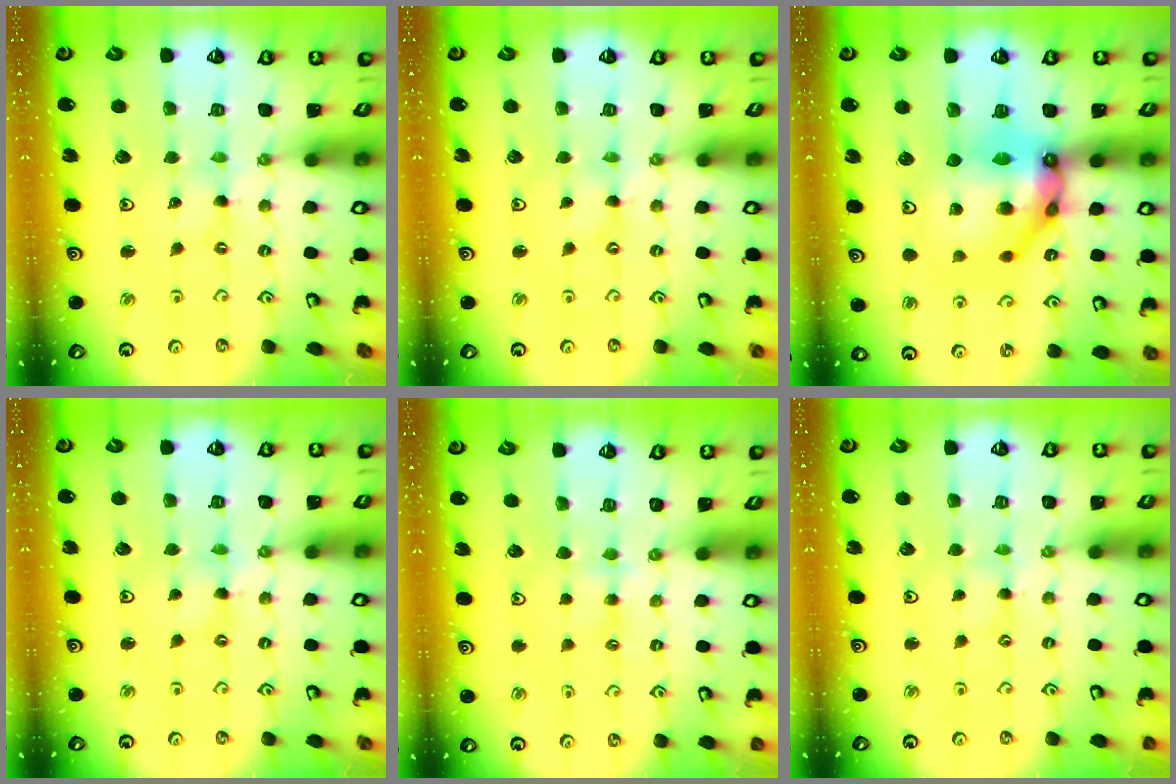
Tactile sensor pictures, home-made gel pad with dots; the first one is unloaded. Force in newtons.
{"total": 0.0}
{"total": 16.1, "press": 16.0, "slide": 1.8}
{"total": 0.0}
{"total": 2.7, "press": 2.6, "slide": 0.4}
{"total": 1.3, "press": 1.3, "slide": 0.2}